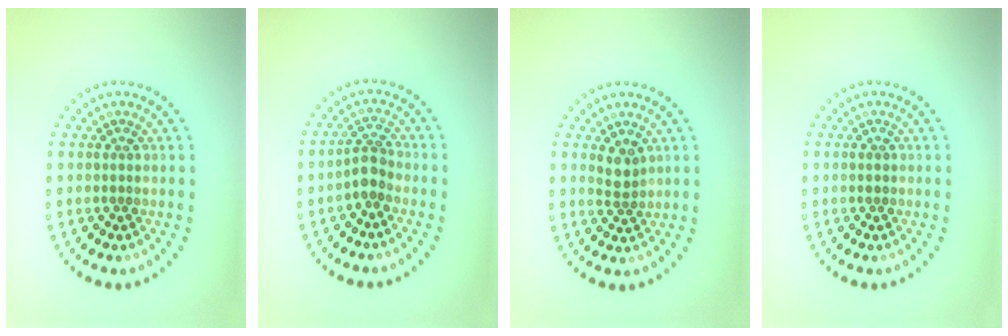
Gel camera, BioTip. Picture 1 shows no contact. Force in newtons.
{"total": 2.1, "press": 1.7, "slide": 1.3}
{"total": 1.9, "press": 1.6, "slide": 0.9}
{"total": 0.7, "press": 0.7, "slide": 0.0}